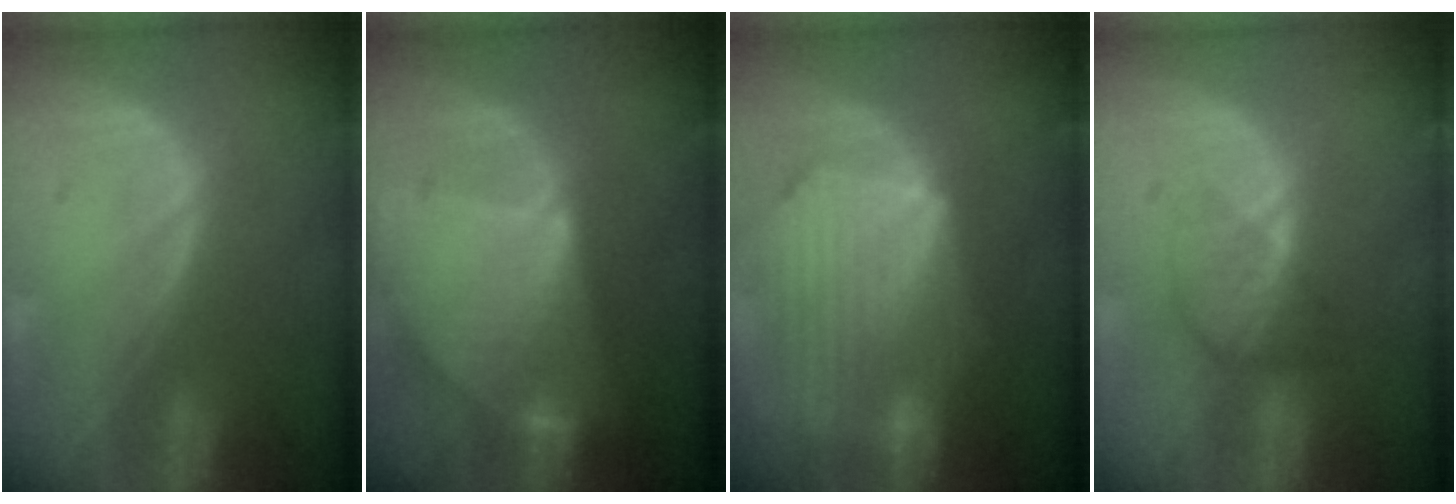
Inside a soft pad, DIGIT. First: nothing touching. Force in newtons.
{"total": 9.4, "press": 8.1, "slide": 4.7}
{"total": 10.8, "press": 9.4, "slide": 5.2}
{"total": 3.9, "press": 3.6, "slide": 1.4}